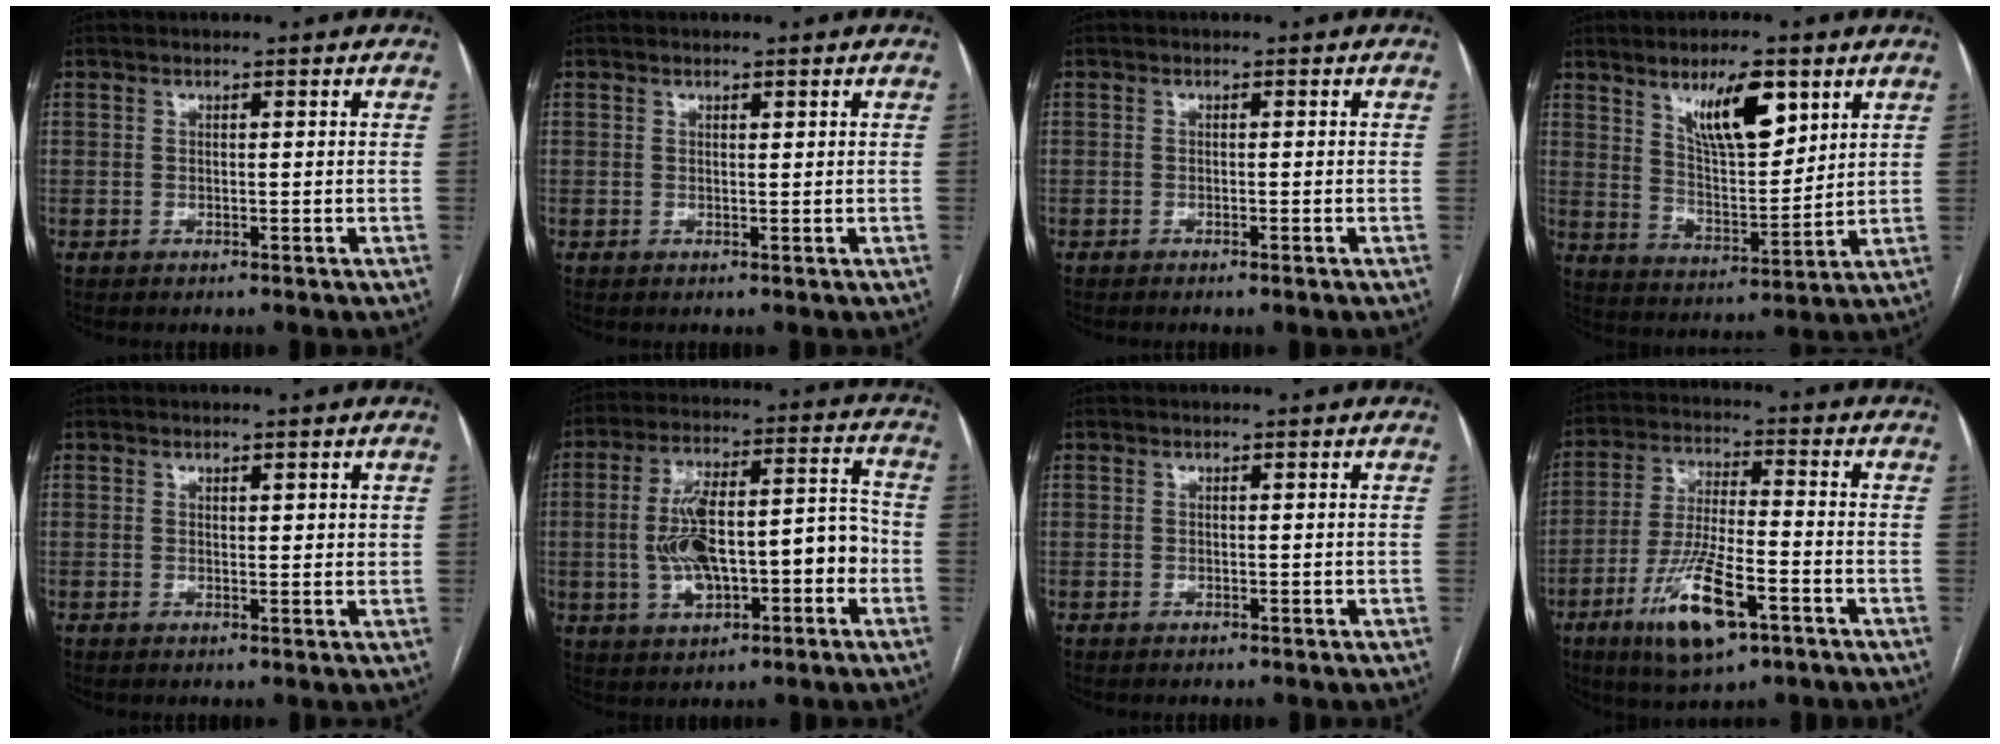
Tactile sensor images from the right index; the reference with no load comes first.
{"total": 0.6, "force": [0.4, 0.2, 0.3], "torque": [-0.007, -0.002, 0.007]}
{"total": 0.7, "force": [-0.4, -0.1, 0.5], "torque": [-0.012, -0.001, -0.004]}
{"total": 11.3, "force": [6.3, 3.2, 8.8], "torque": [-0.153, -0.001, 0.117]}
{"total": 2.0, "force": [1.0, 0.8, 1.6], "torque": [-0.023, -0.001, 0.015]}
{"total": 14.5, "force": [-2.7, 5.6, 13.1], "torque": [-0.225, 0.040, -0.034]}
{"total": 0.0}
{"total": 12.8, "force": [-6.2, 3.1, 10.7], "torque": [-0.211, -0.016, -0.106]}